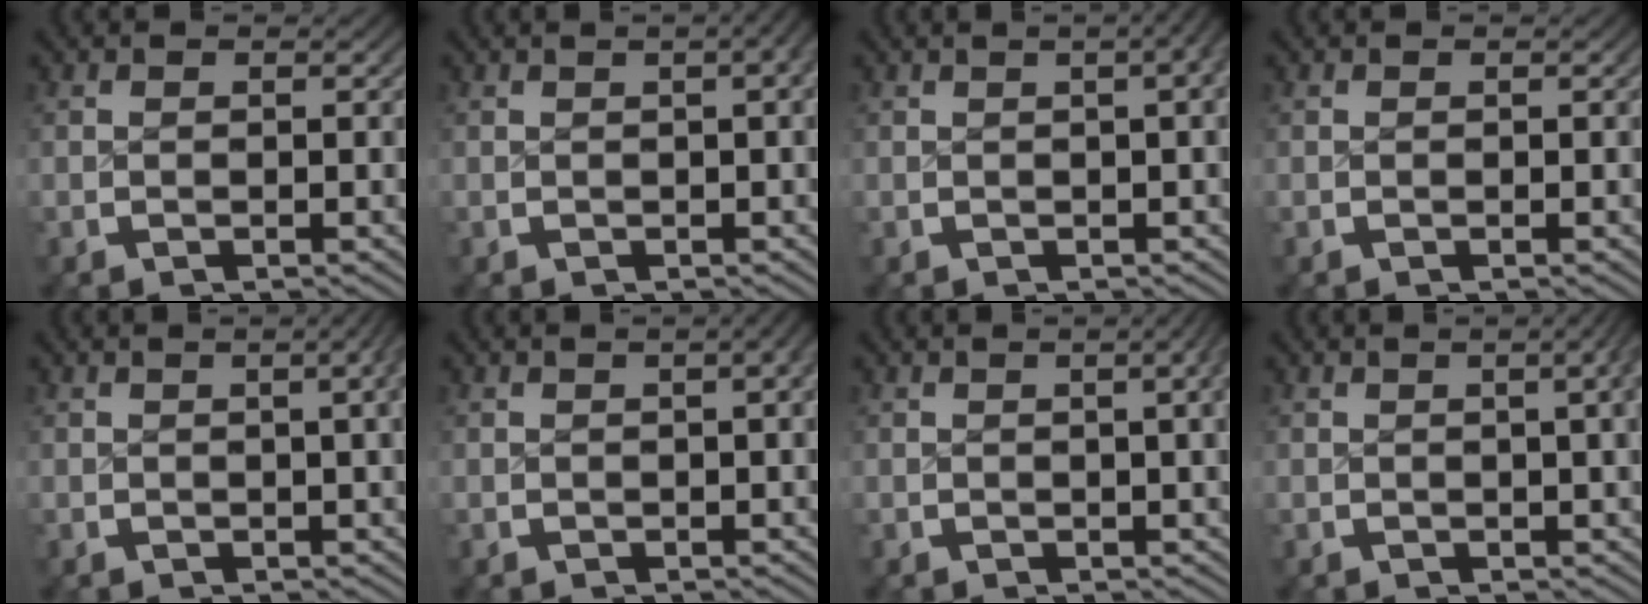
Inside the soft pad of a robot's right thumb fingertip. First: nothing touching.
{"total": 4.6, "force": [1.0, 1.9, 4.1], "torque": [-0.037, 0.027, 0.006]}
{"total": 6.7, "force": [1.8, 3.0, 5.6], "torque": [-0.047, 0.039, 0.009]}
{"total": 0.0}
{"total": 5.4, "force": [1.3, 2.3, 4.7], "torque": [-0.039, 0.025, 0.007]}
{"total": 4.0, "force": [0.8, 1.5, 3.6], "torque": [-0.033, 0.025, 0.005]}
{"total": 4.6, "force": [1.0, 1.8, 4.1], "torque": [-0.034, 0.020, 0.005]}
{"total": 6.1, "force": [1.7, 2.7, 5.2], "torque": [-0.042, 0.028, 0.011]}